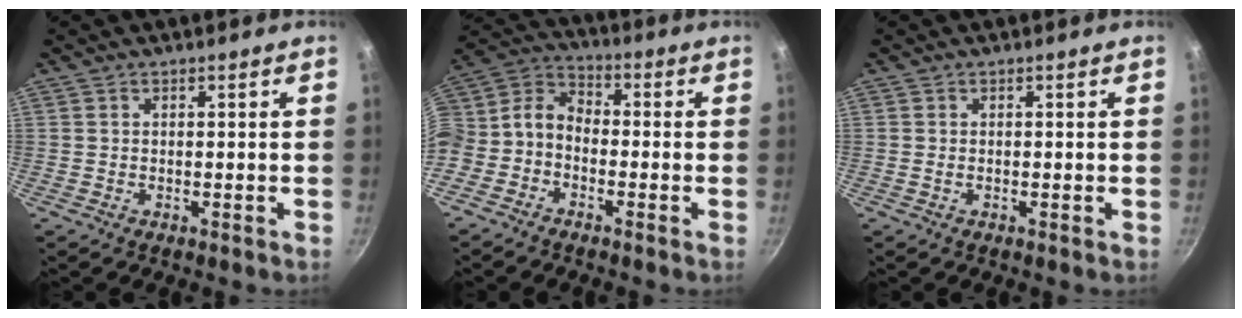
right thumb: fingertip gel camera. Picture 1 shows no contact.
{"total": 11.3, "force": [-2.2, 9.0, 6.5], "torque": [-0.136, 0.060, -0.067]}
{"total": 0.0}